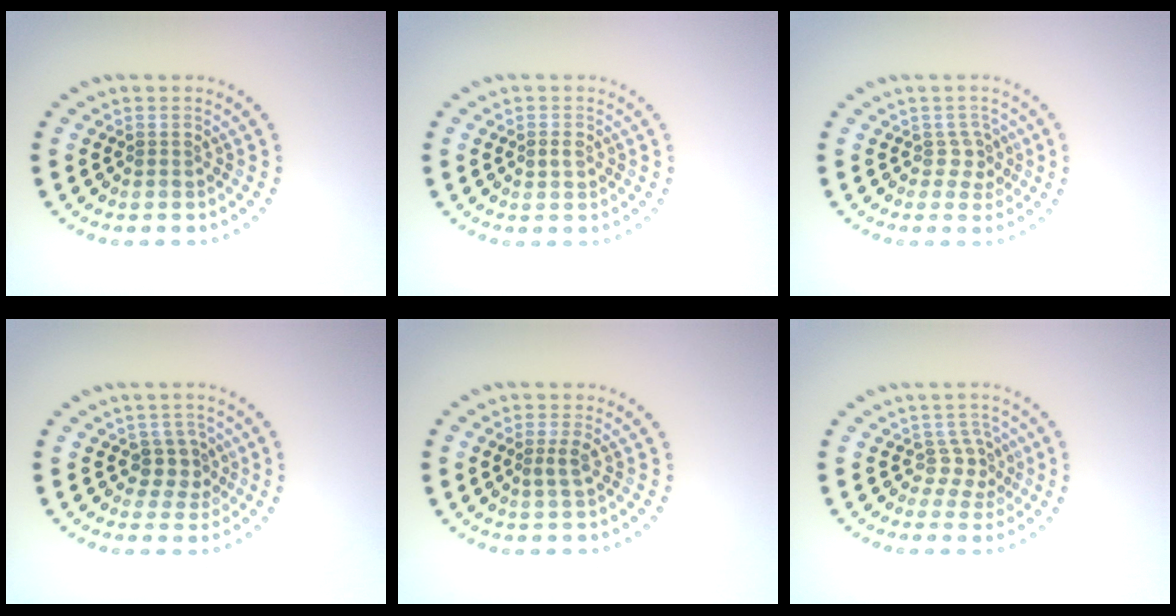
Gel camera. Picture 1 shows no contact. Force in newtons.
{"total": 0.9, "press": 0.9, "slide": 0.2}
{"total": 1.6, "press": 1.3, "slide": 1.1}
{"total": 2.6, "press": 2.0, "slide": 1.6}
{"total": 1.3, "press": 1.0, "slide": 0.8}
{"total": 2.2, "press": 1.5, "slide": 1.5}